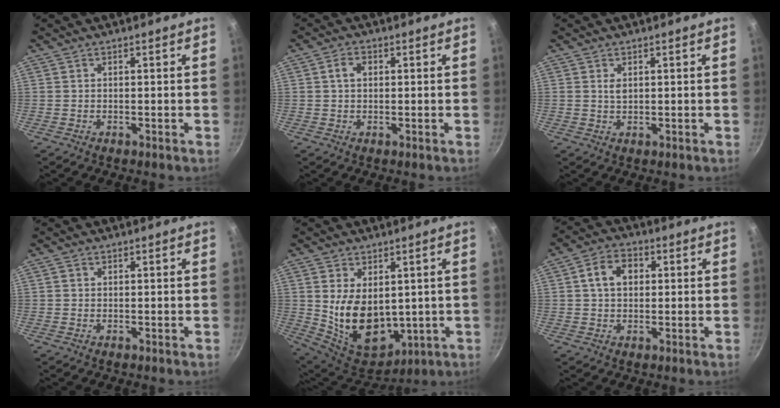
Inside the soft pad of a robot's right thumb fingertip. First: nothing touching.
{"total": 2.9, "force": [0.5, 2.0, 2.0], "torque": [-0.027, 0.006, 0.006]}
{"total": 1.7, "force": [0.5, 1.0, 1.3], "torque": [-0.023, -0.002, 0.011]}
{"total": 0.6, "force": [0.2, 0.5, 0.2], "torque": [-0.001, 0.001, 0.002]}
{"total": 15.1, "force": [1.3, 10.0, 11.3], "torque": [-0.172, -0.037, 0.055]}
{"total": 6.9, "force": [1.4, 5.0, 4.5], "torque": [-0.059, 0.012, 0.014]}